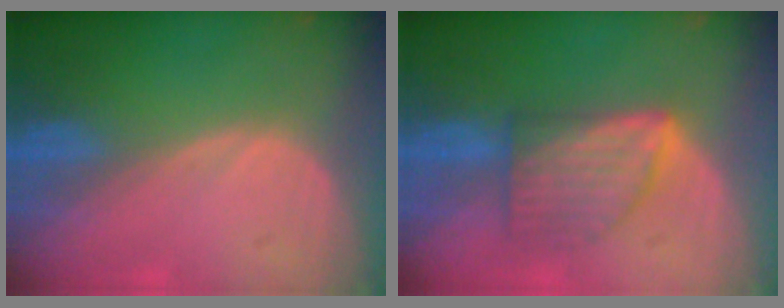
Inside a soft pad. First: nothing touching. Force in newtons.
{"total": 6.5, "press": 6.5, "slide": 0.1}